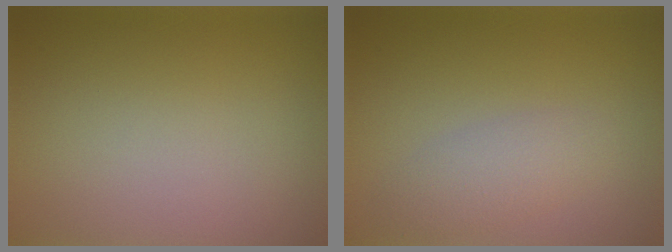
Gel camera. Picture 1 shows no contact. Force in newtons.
{"total": 2.4, "press": 2.4, "slide": 0.1}